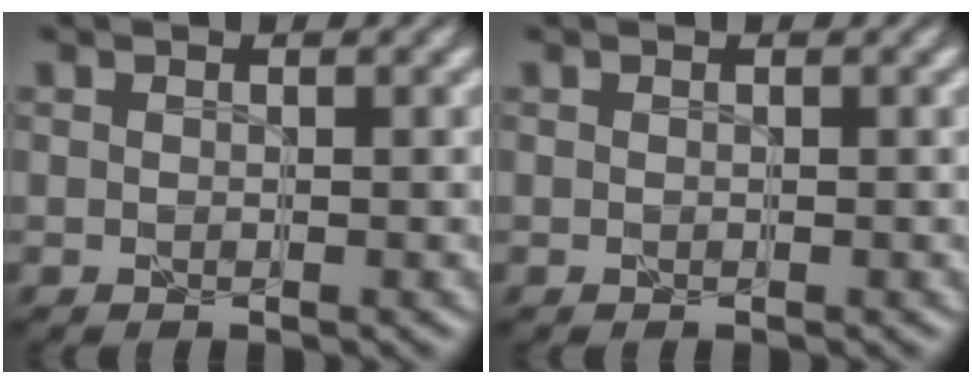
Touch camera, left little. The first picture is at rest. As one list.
[{"total": 0.0}]